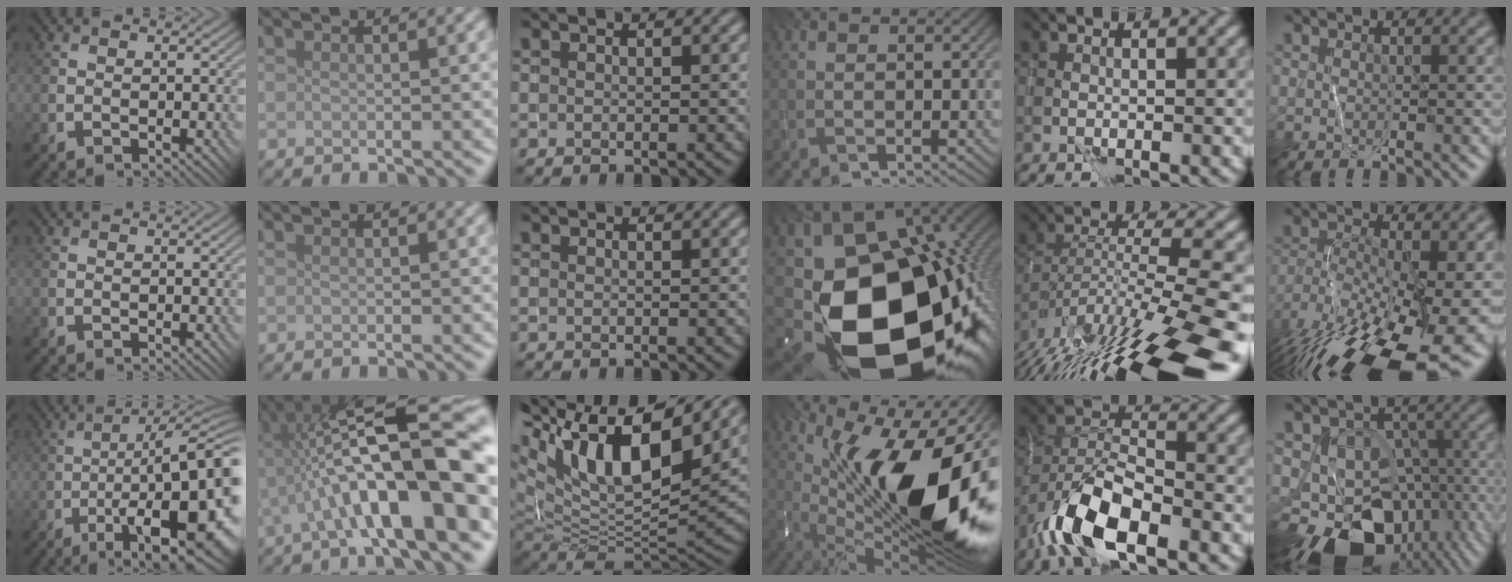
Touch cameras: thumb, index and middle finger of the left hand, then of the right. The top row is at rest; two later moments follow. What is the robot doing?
{"motion": "wrap", "object": "thread"}